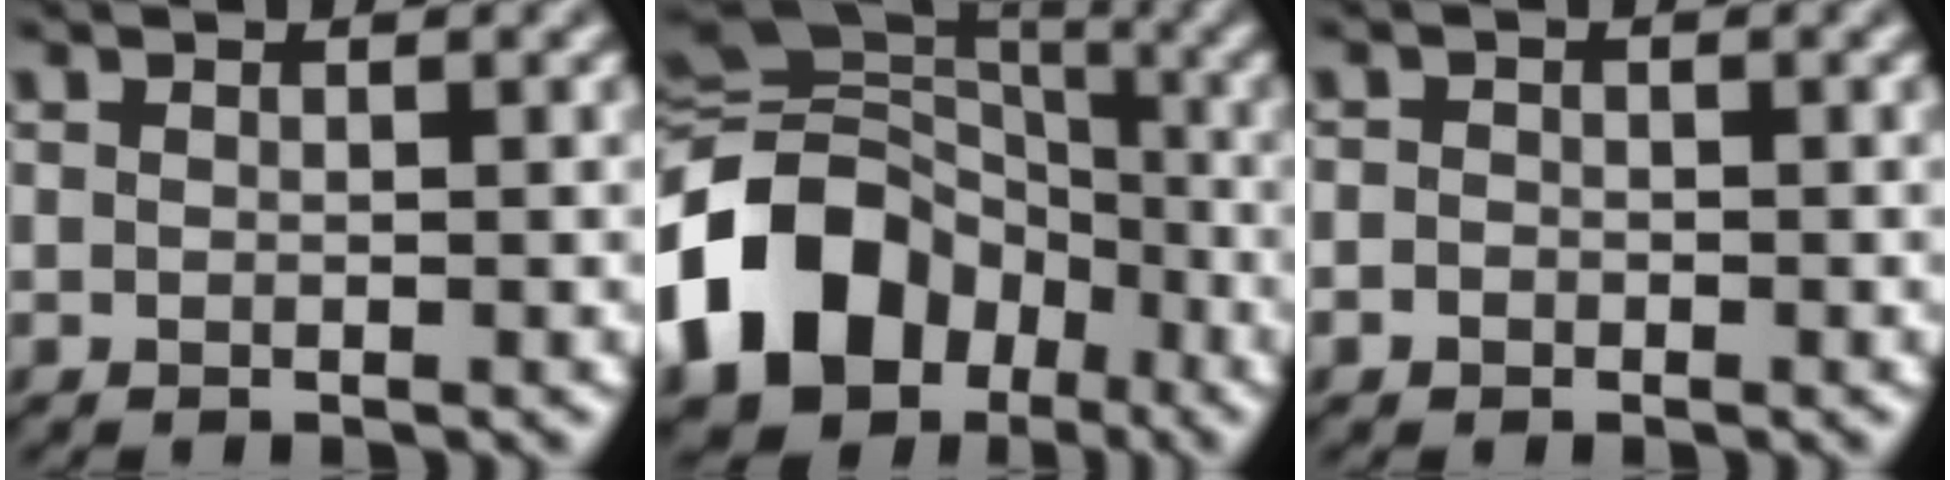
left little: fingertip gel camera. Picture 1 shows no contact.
{"total": 16.8, "force": [-6.1, 13.2, 8.5], "torque": [-0.202, -0.006, -0.122]}
{"total": 1.2, "force": [-0.3, 1.1, 0.4], "torque": [0.007, 0.005, -0.013]}